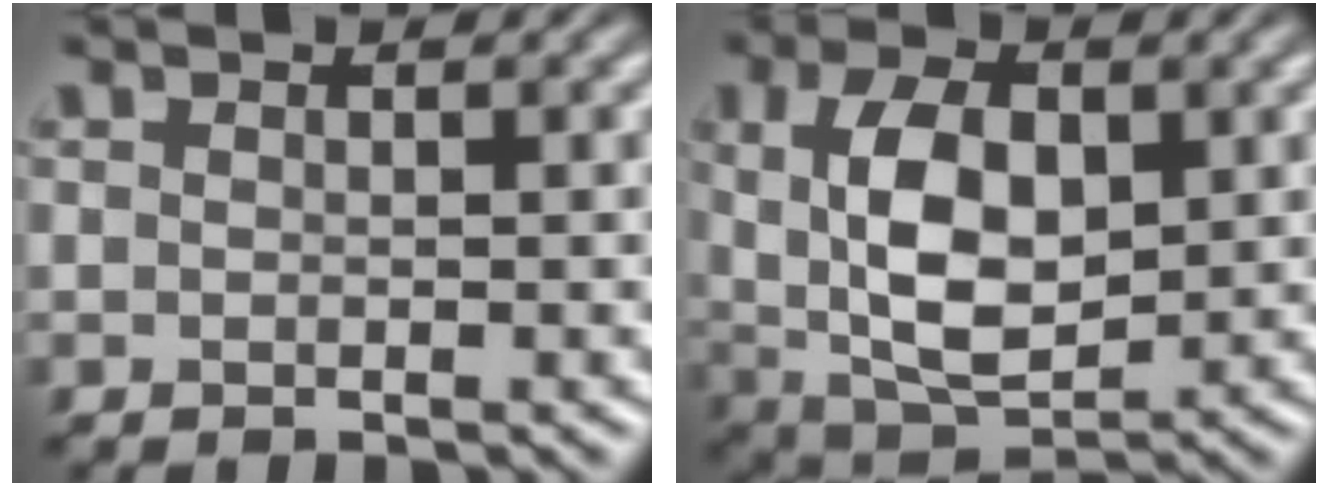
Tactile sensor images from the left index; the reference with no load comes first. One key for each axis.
{"total": 8.1, "fx": 1.1, "fy": 4.3, "fz": 6.8, "tx": -0.132, "ty": 0.004, "tz": 0.019}